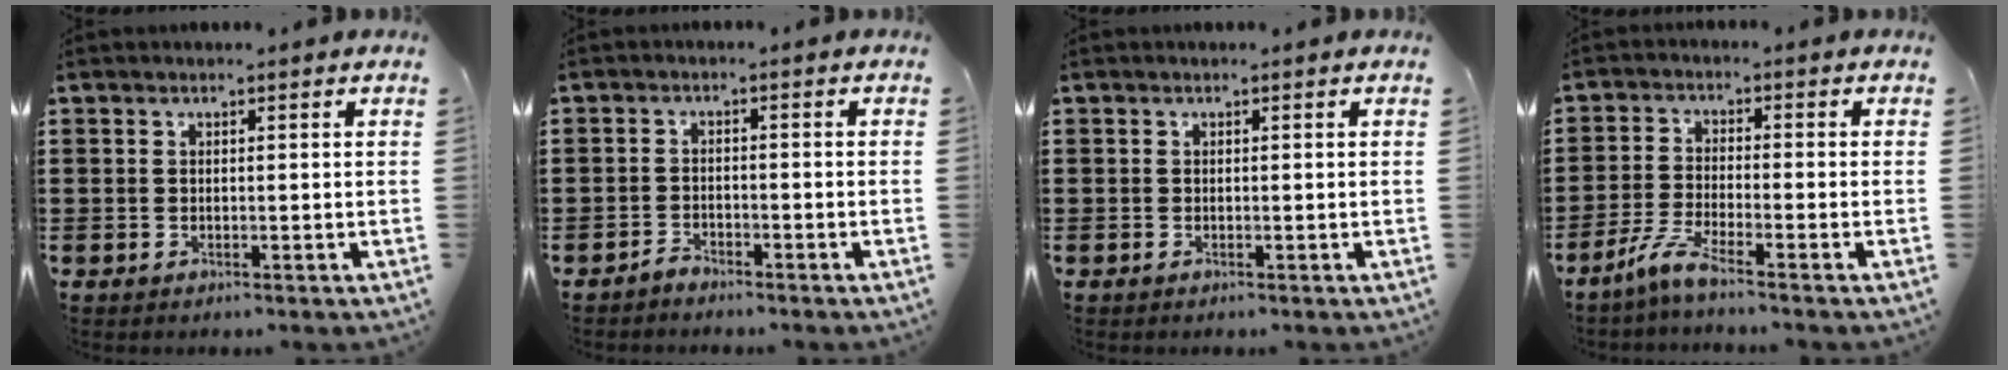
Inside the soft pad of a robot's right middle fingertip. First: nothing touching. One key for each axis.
{"total": 1.8, "fx": -1.7, "fy": 0.4, "fz": 0.2, "tx": -0.010, "ty": 0.001, "tz": -0.036}
{"total": 0.0}
{"total": 4.6, "fx": -3.6, "fy": 0.1, "fz": 2.9, "tx": -0.076, "ty": -0.013, "tz": -0.073}